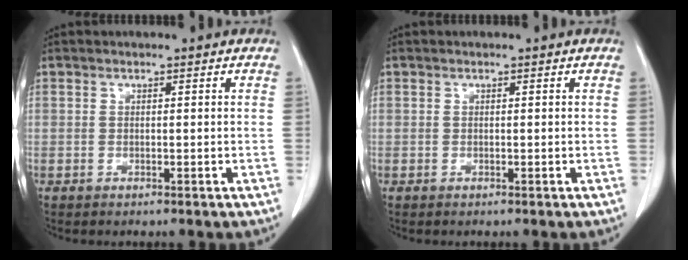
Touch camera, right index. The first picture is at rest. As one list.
[{"total": 0.0}]